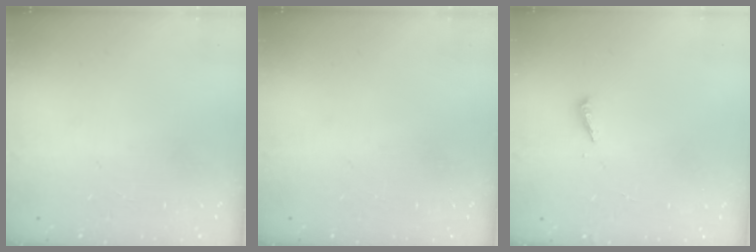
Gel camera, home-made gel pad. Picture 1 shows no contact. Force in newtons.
{"total": 0.0}
{"total": 2.0, "press": 2.0, "slide": 0.2}